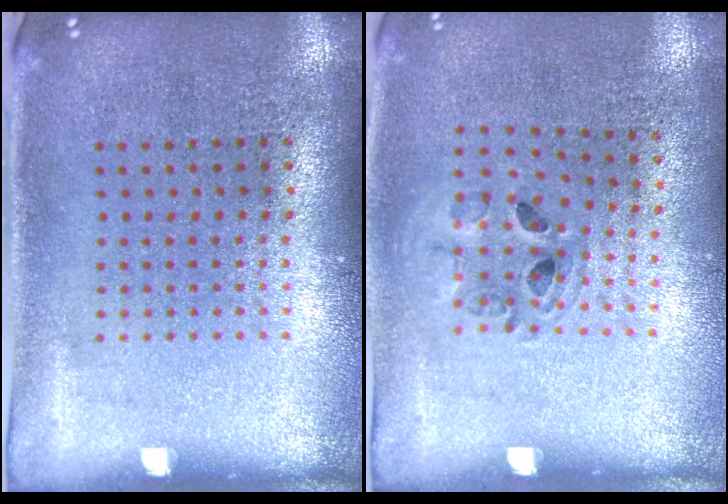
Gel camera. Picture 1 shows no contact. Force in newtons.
{"total": 0.9, "press": 0.9, "slide": 0.2}